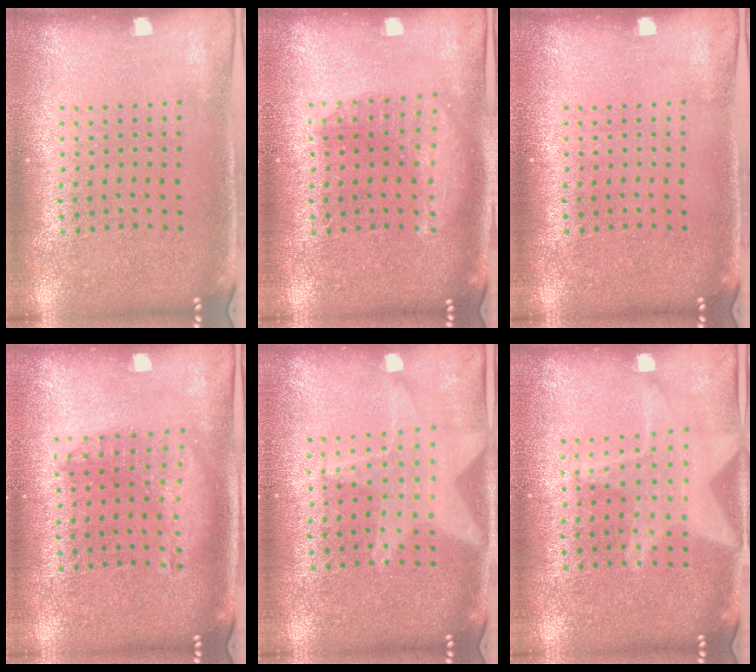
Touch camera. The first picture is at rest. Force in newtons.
{"total": 1.4, "press": 1.4, "slide": 0.2}
{"total": 0.0}
{"total": 1.4, "press": 1.3, "slide": 0.4}
{"total": 1.2, "press": 1.2, "slide": 0.2}
{"total": 1.9, "press": 1.9, "slide": 0.2}